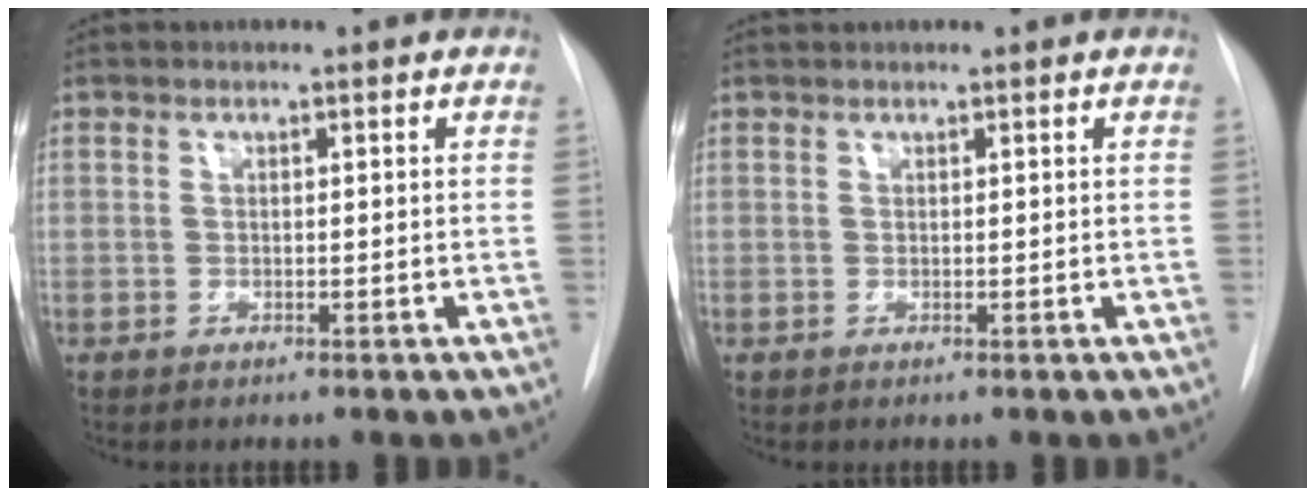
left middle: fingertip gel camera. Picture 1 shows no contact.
{"total": 0.8, "force": [0.8, 0.0, 0.0], "torque": [-0.006, 0.013, 0.018]}